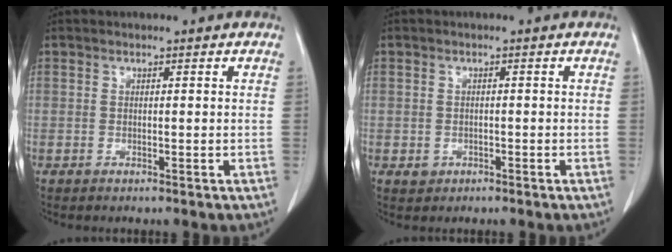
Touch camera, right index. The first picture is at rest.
{"total": 1.6, "force": [-0.7, 1.4, 0.2], "torque": [0.002, 0.006, -0.008]}